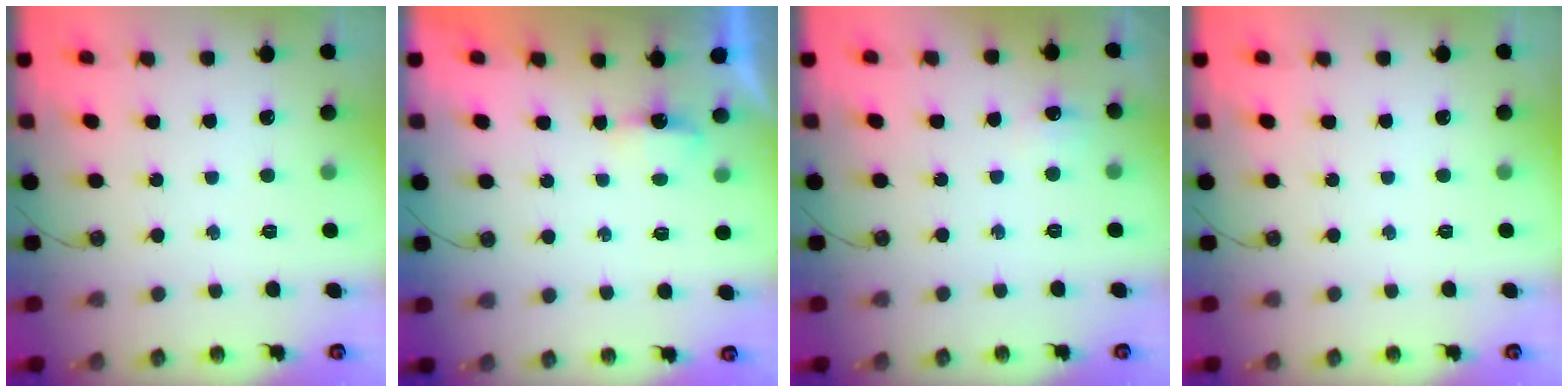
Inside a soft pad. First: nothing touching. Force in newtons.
{"total": 3.1, "press": 3.1, "slide": 0.6}
{"total": 6.1, "press": 6.1, "slide": 0.7}
{"total": 0.0}